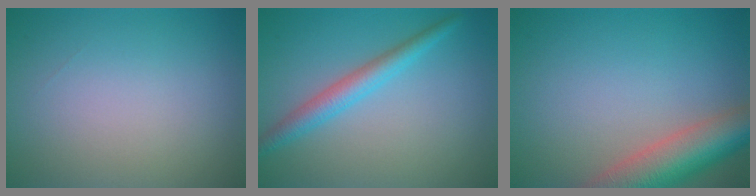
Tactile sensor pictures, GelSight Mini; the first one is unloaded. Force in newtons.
{"total": 2.9, "press": 2.9, "slide": 0.1}
{"total": 7.7, "press": 7.7, "slide": 0.5}